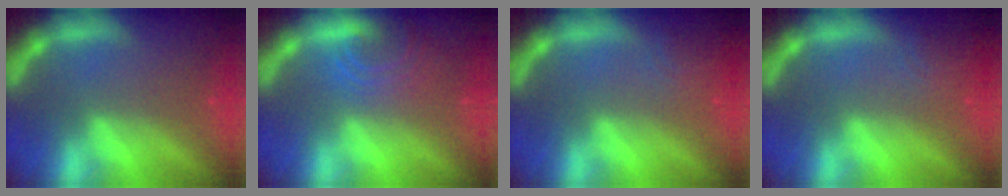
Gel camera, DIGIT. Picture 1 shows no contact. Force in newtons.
{"total": 5.1}
{"total": 2.9}
{"total": 2.9}